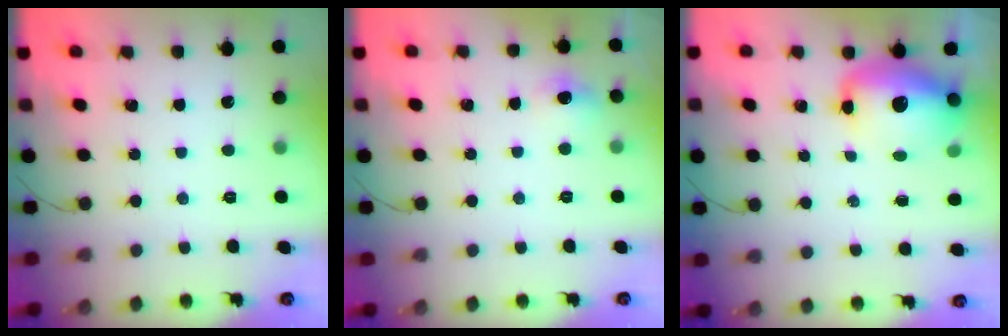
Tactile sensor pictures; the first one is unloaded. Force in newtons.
{"total": 5.1, "press": 4.6, "slide": 2.1}
{"total": 13.8, "press": 13.2, "slide": 4.1}